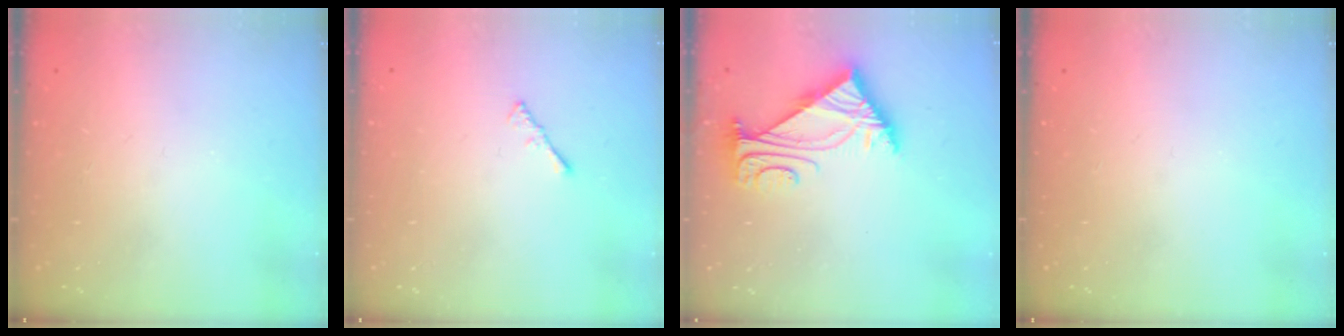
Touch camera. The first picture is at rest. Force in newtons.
{"total": 1.5, "press": 1.4, "slide": 0.4}
{"total": 5.8, "press": 5.7, "slide": 0.9}
{"total": 0.0}